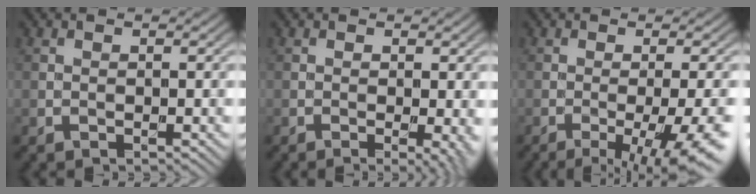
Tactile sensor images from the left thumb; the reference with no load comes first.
{"total": 2.9, "force": [-0.6, 0.6, 2.8], "torque": [-0.040, -0.008, -0.009]}
{"total": 10.4, "force": [-4.2, 2.5, 9.2], "torque": [-0.114, -0.005, -0.049]}